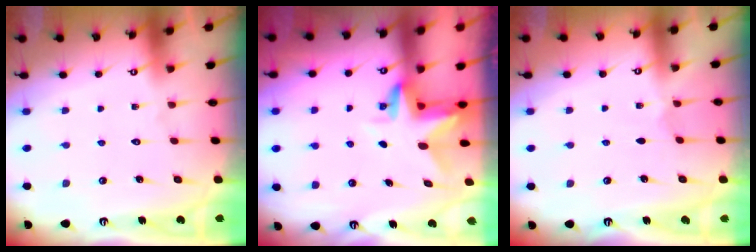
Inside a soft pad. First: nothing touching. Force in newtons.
{"total": 3.5, "press": 3.5, "slide": 0.3}
{"total": 1.1, "press": 1.0, "slide": 0.2}